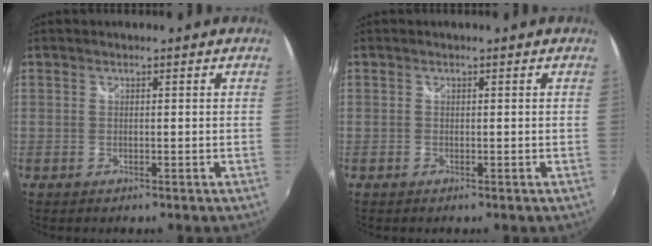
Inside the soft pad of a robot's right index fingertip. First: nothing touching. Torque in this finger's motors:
{"motor_torque": [-0.08, -0.13, -0.04, -0.01]}